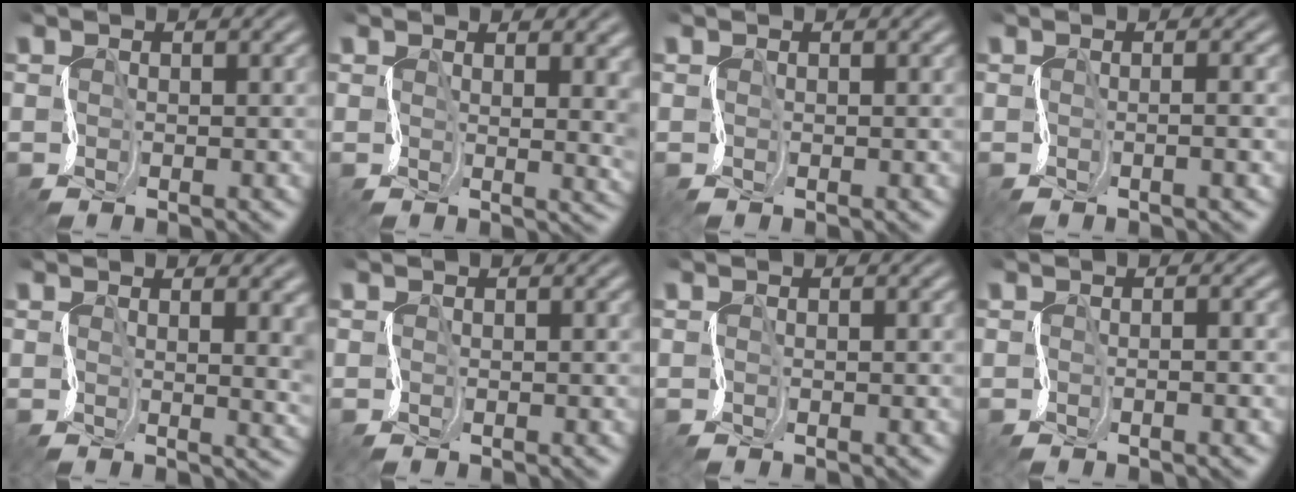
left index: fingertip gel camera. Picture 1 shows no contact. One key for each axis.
{"total": 6.9, "fx": 2.1, "fy": 3.3, "fz": 5.6, "tx": -0.060, "ty": 0.020, "tz": 0.026}
{"total": 0.0}
{"total": 1.6, "fx": 0.1, "fy": 0.6, "fz": 1.5, "tx": -0.006, "ty": 0.004, "tz": -0.003}
{"total": 7.1, "fx": 2.1, "fy": 3.4, "fz": 5.9, "tx": -0.063, "ty": 0.020, "tz": 0.026}
{"total": 0.0}
{"total": 0.5, "fx": 0.2, "fy": 0.2, "fz": 0.4, "tx": -0.006, "ty": -0.001, "tz": 0.000}
{"total": 2.0, "fx": -0.2, "fy": 0.8, "fz": 1.8, "tx": -0.011, "ty": 0.003, "tz": -0.006}